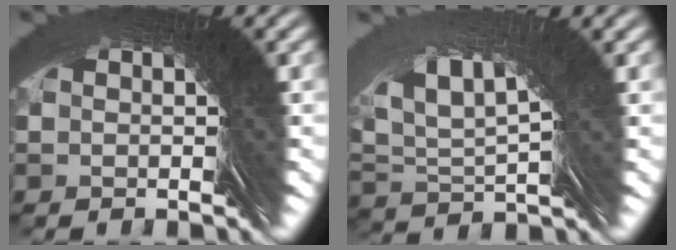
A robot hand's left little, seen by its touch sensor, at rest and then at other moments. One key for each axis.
{"total": 4.3, "fx": 3.6, "fy": -1.9, "fz": 1.4, "tx": -0.019, "ty": 0.032, "tz": 0.053}